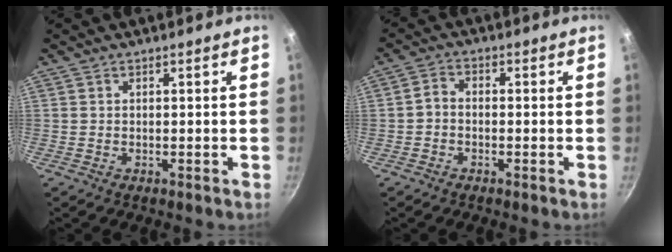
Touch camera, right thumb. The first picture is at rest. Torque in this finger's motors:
{"motor_torque": [-0.05, -0.14, -0.35, 0.11, -0.07]}